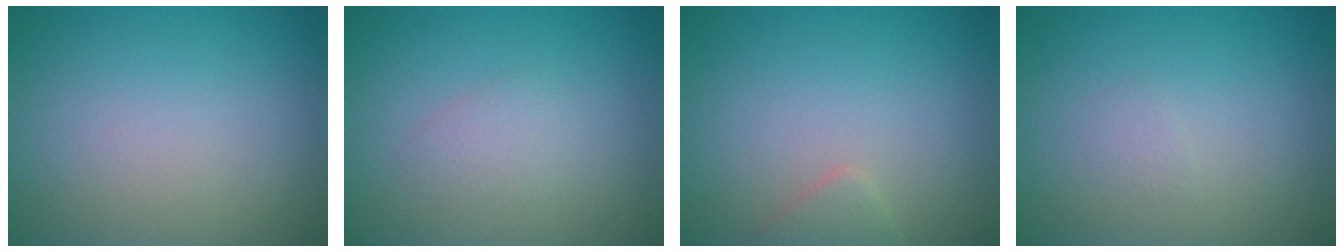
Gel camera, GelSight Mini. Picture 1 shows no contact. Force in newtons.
{"total": 1.4, "press": 1.4, "slide": 0.0}
{"total": 1.3, "press": 1.2, "slide": 0.1}
{"total": 0.6, "press": 0.6, "slide": 0.0}